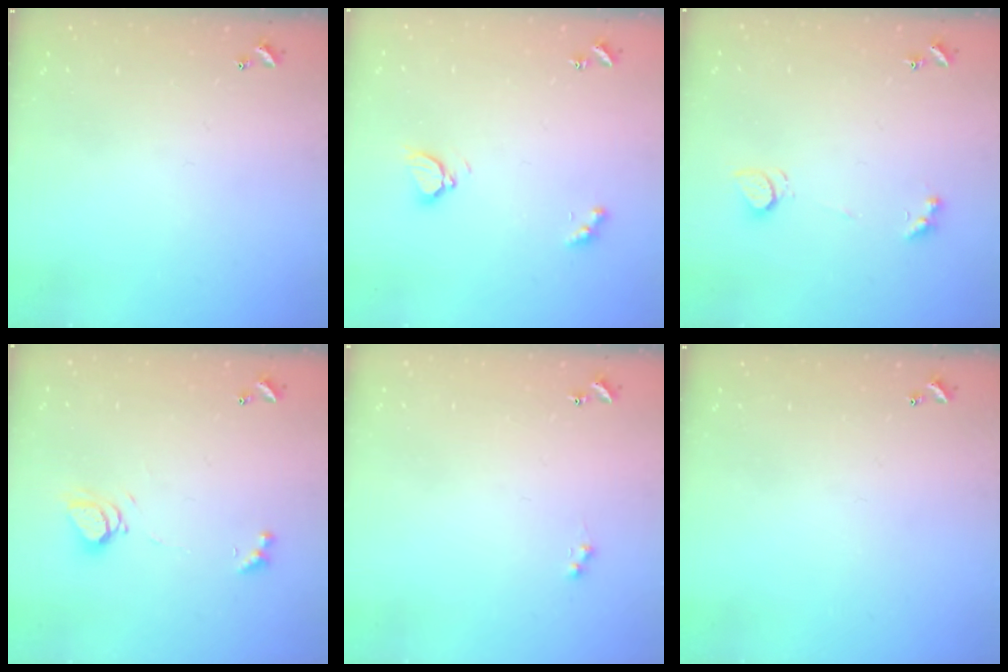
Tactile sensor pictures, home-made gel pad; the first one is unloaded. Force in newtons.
{"total": 3.2, "press": 3.2, "slide": 0.4}
{"total": 2.4, "press": 2.3, "slide": 0.6}
{"total": 5.5, "press": 5.4, "slide": 0.8}
{"total": 1.0, "press": 0.9, "slide": 0.4}
{"total": 0.0}